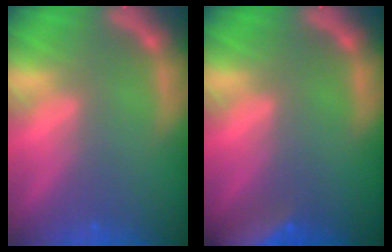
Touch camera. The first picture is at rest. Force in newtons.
{"total": 8.0}